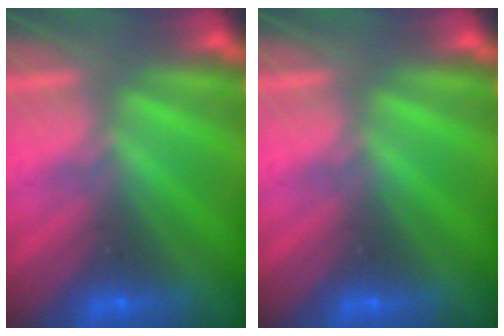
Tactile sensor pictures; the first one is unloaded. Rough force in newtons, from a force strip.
{"total": 0.0}